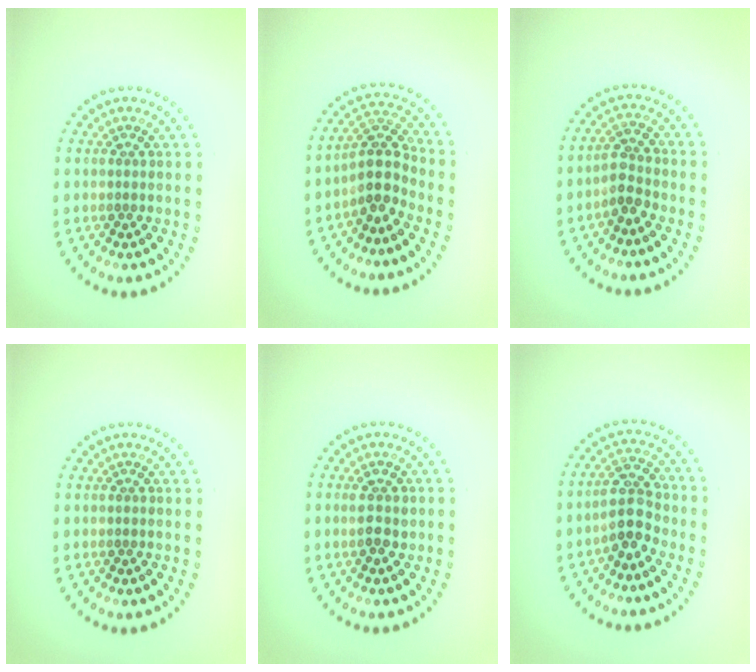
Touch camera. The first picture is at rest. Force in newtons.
{"total": 3.5, "press": 2.7, "slide": 2.2}
{"total": 2.4, "press": 2.2, "slide": 1.1}
{"total": 0.0}
{"total": 2.0, "press": 2.0, "slide": 0.2}
{"total": 3.2, "press": 3.0, "slide": 1.2}